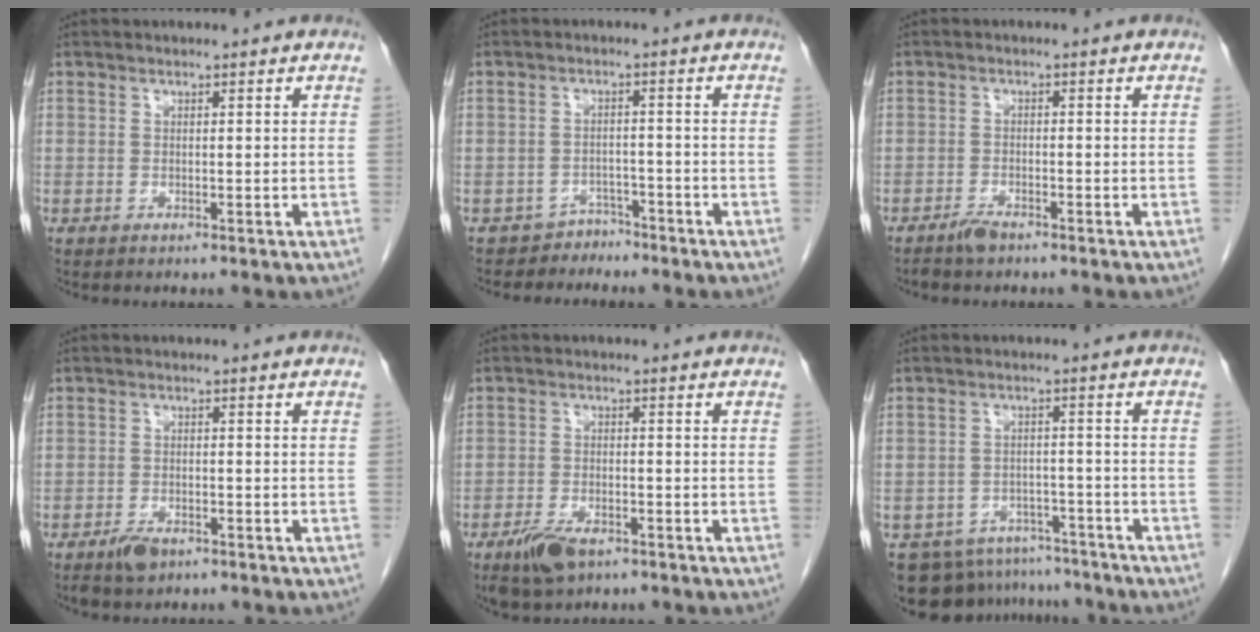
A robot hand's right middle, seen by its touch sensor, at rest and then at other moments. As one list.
[{"total": 2.8, "force": [-2.4, 1.1, -0.8], "torque": [0.012, 0.002, -0.038]}, {"total": 2.0, "force": [-1.8, 0.3, 0.9], "torque": [-0.022, -0.002, -0.033]}, {"total": 3.2, "force": [-2.3, 1.3, 1.7], "torque": [-0.037, -0.002, -0.035]}, {"total": 5.4, "force": [-3.6, 2.2, 3.4], "torque": [-0.068, -0.005, -0.059]}, {"total": 11.3, "force": [-10.0, 4.9, 1.4], "torque": [-0.024, 0.014, -0.131]}]